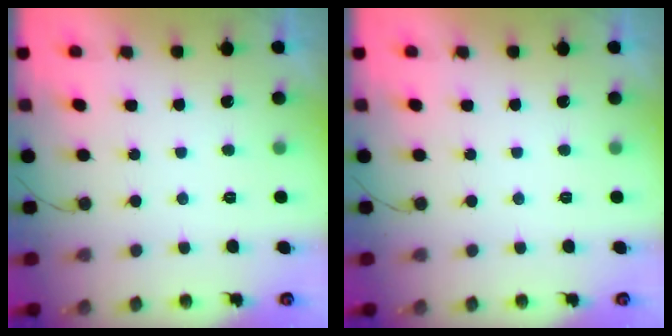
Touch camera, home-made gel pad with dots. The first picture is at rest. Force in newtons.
{"total": 0.0}